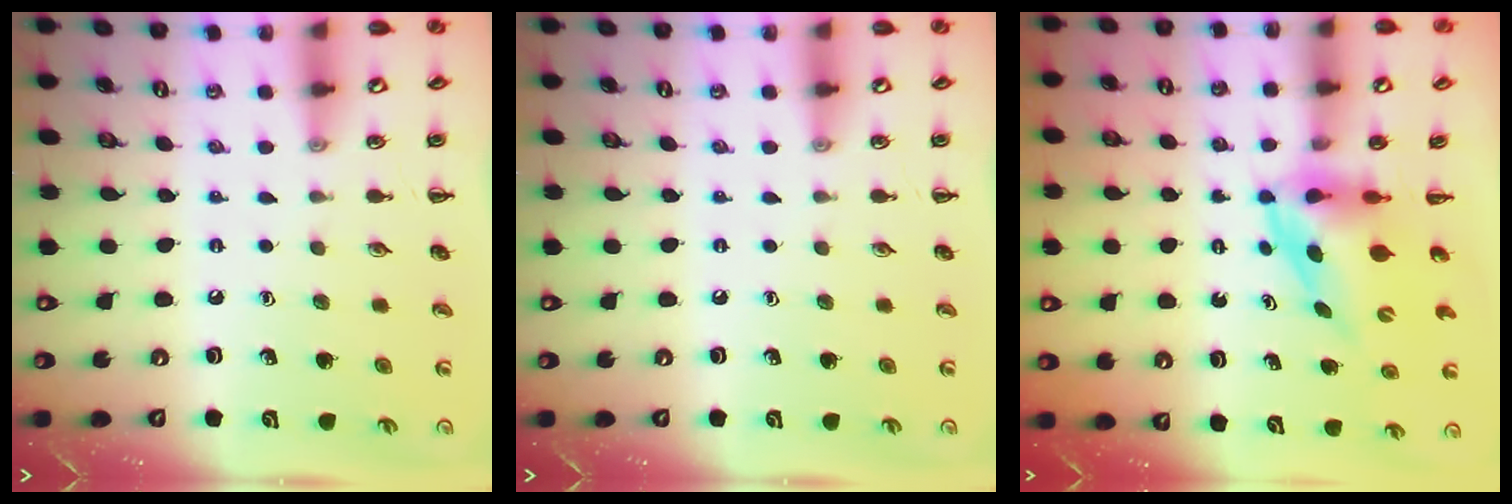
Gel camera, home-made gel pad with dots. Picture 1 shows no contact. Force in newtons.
{"total": 0.0}
{"total": 3.8, "press": 3.8, "slide": 0.7}